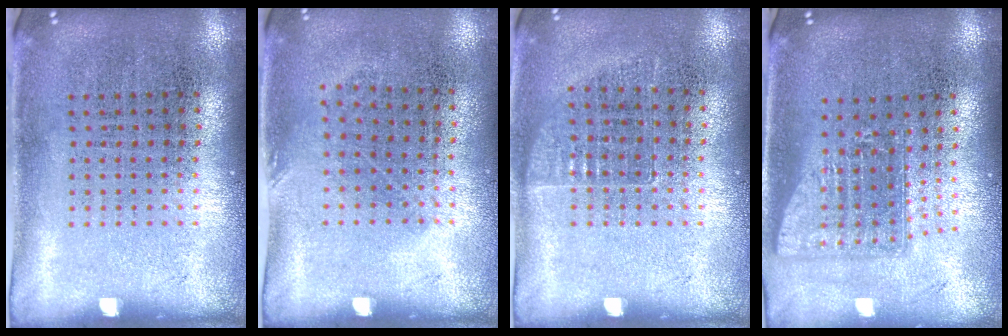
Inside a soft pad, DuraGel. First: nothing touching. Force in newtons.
{"total": 0.8, "press": 0.6, "slide": 0.5}
{"total": 0.7, "press": 0.7, "slide": 0.1}
{"total": 1.6, "press": 1.2, "slide": 1.0}